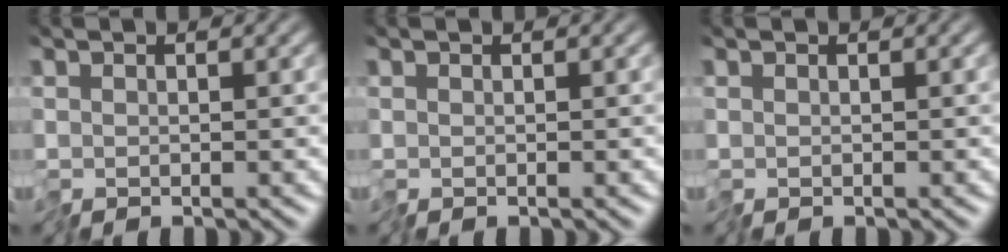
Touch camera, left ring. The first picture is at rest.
{"total": 0.0}
{"total": 0.0}